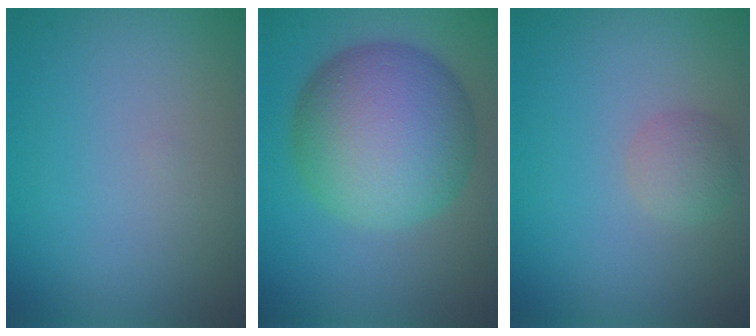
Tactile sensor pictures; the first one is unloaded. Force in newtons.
{"total": 11.4, "press": 11.4, "slide": 0.3}
{"total": 1.8, "press": 1.8, "slide": 0.1}